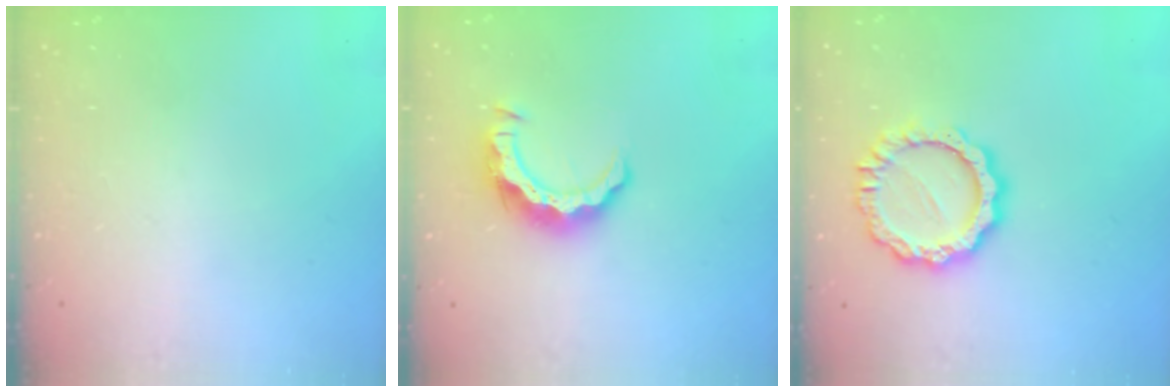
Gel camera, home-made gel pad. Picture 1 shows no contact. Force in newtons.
{"total": 8.9, "press": 8.9, "slide": 0.5}
{"total": 11.8, "press": 11.7, "slide": 0.9}